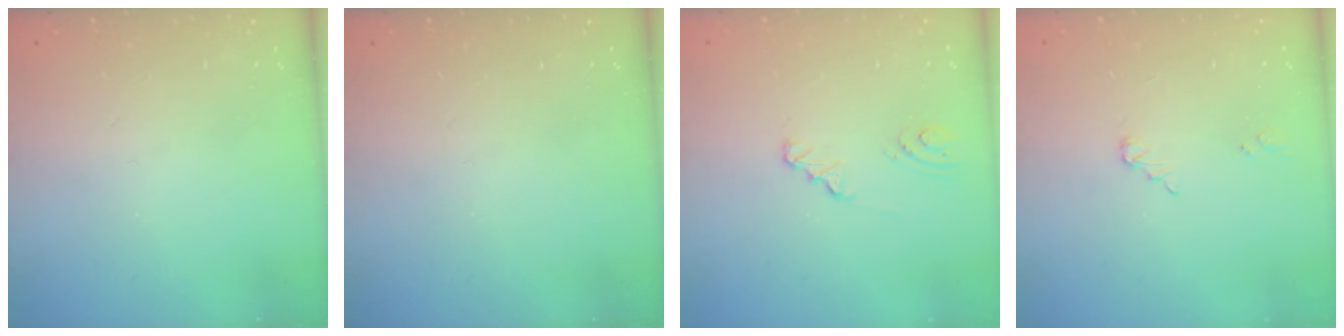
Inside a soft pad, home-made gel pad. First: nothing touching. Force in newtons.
{"total": 0.0}
{"total": 2.4, "press": 2.4, "slide": 0.3}
{"total": 2.5, "press": 2.5, "slide": 0.1}